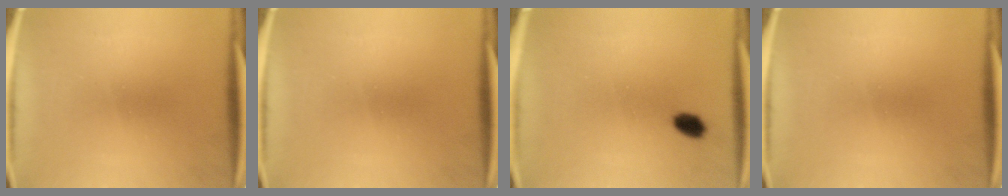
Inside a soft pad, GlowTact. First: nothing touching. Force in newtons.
{"total": 0.0}
{"total": 3.6}
{"total": 0.0}